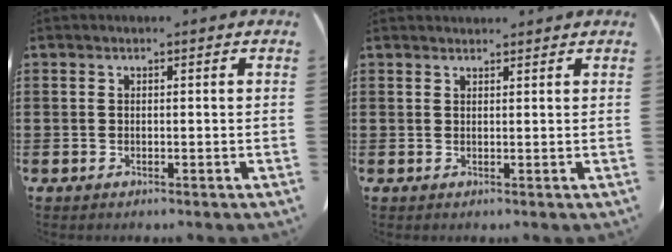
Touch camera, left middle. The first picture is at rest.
{"total": 1.2, "force": [1.2, 0.1, 0.1], "torque": [-0.004, 0.000, 0.023]}